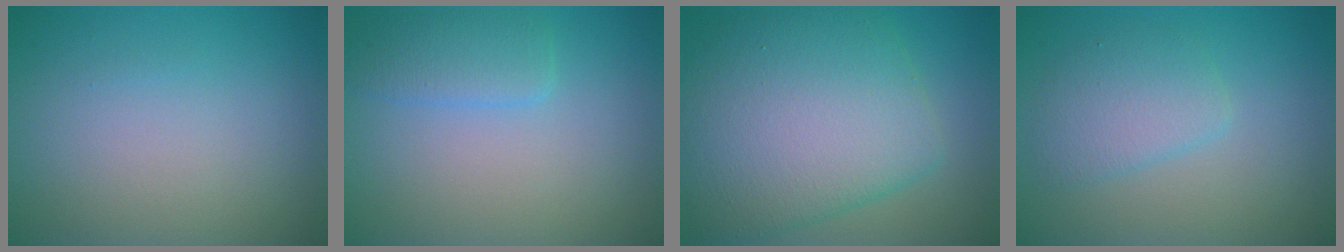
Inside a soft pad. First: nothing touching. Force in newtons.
{"total": 2.3, "press": 2.3, "slide": 0.2}
{"total": 10.3, "press": 10.3, "slide": 0.2}
{"total": 2.9, "press": 2.9, "slide": 0.1}